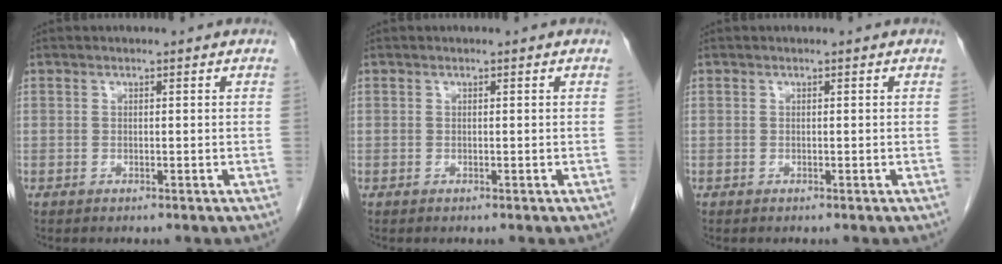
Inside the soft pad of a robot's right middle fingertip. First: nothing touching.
{"total": 0.0}
{"total": 0.0}